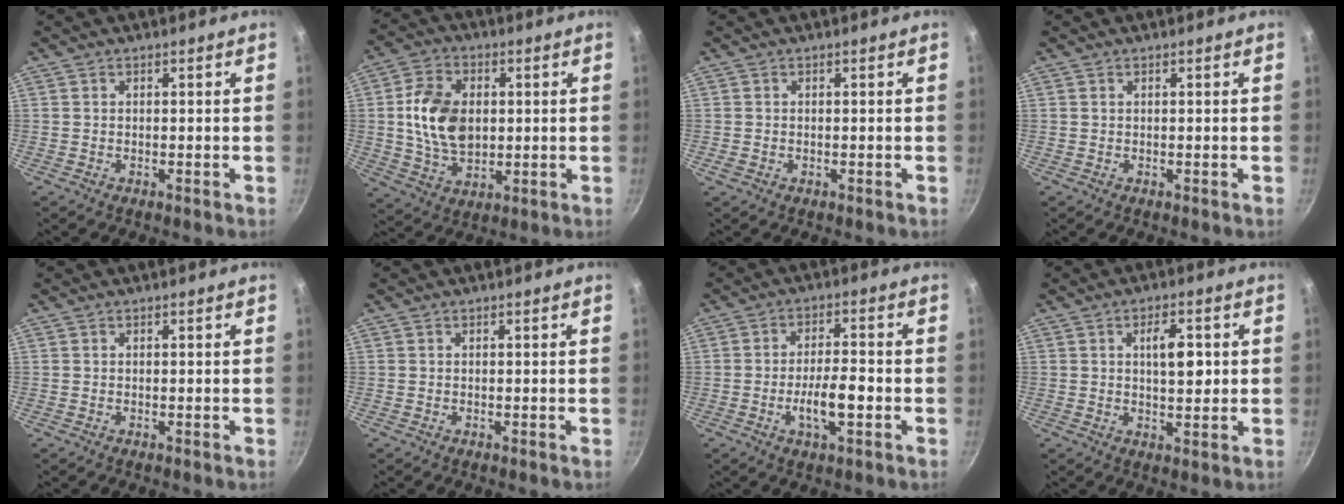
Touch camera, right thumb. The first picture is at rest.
{"total": 12.9, "force": [1.2, 8.8, 9.4], "torque": [-0.154, -0.001, 0.022]}
{"total": 0.9, "force": [-0.2, 0.7, 0.5], "torque": [-0.008, 0.000, -0.004]}
{"total": 0.0}
{"total": 0.0}
{"total": 0.0}
{"total": 7.7, "force": [-2.2, 2.6, 6.9], "torque": [-0.111, 0.019, -0.039]}
{"total": 6.5, "force": [1.0, 3.0, 5.7], "torque": [-0.076, -0.003, 0.011]}